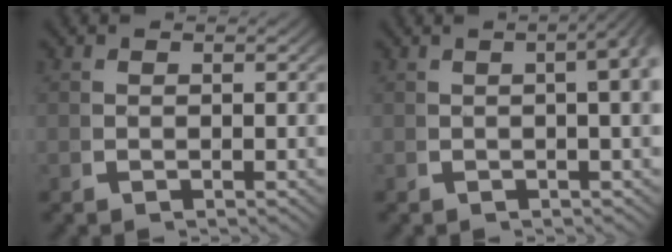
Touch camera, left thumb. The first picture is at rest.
{"total": 7.4, "force": [2.3, 3.7, 5.9], "torque": [-0.044, 0.041, 0.008]}